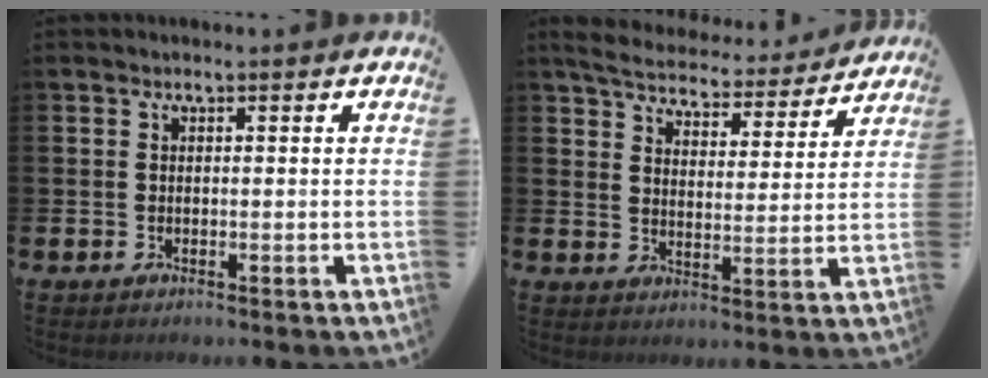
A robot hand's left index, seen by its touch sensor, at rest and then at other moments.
{"total": 5.6, "force": [5.4, 1.1, 1.2], "torque": [-0.042, -0.041, 0.090]}